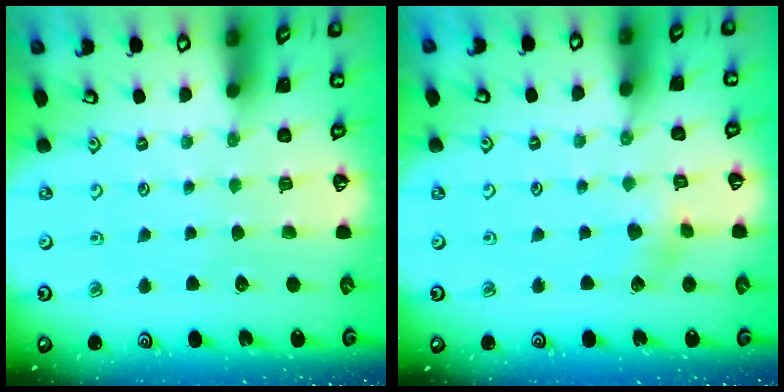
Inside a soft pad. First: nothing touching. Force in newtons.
{"total": 3.4, "press": 3.4, "slide": 0.4}